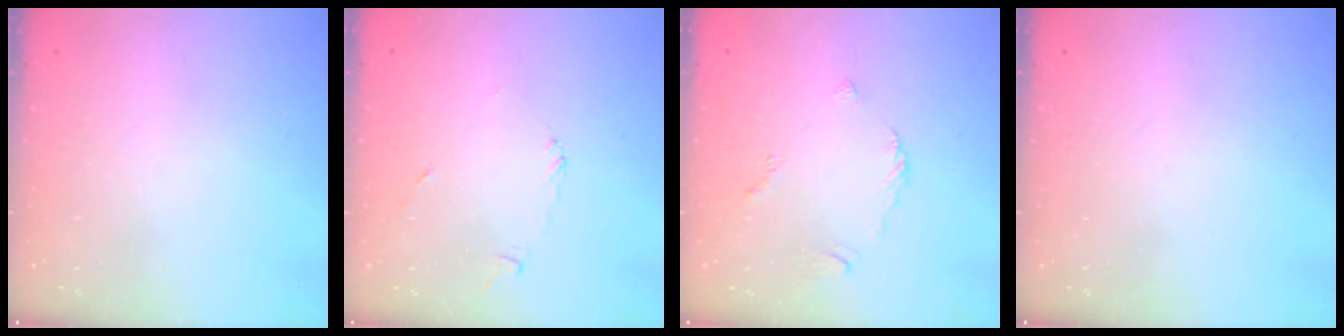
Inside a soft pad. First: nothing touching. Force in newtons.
{"total": 4.3, "press": 4.3, "slide": 0.2}
{"total": 3.4, "press": 3.3, "slide": 0.7}
{"total": 0.0}